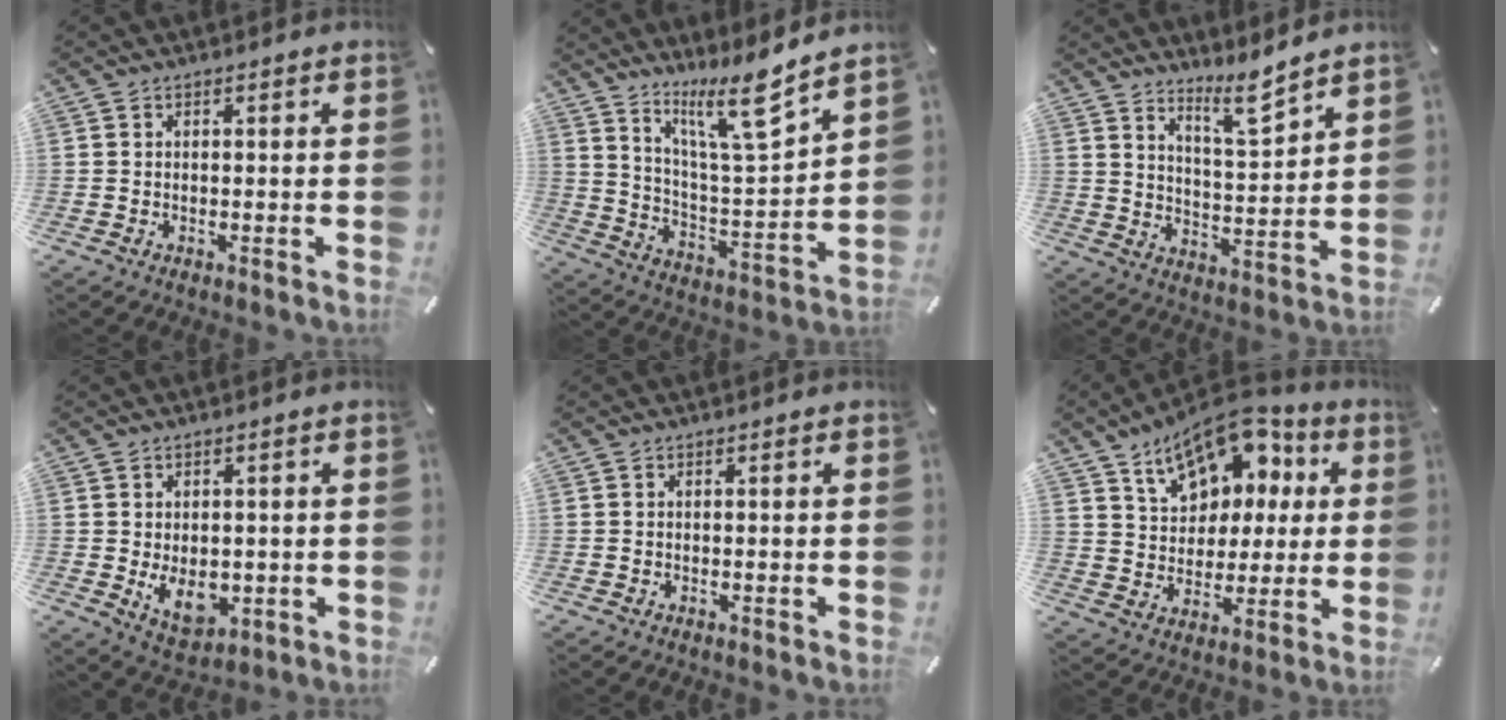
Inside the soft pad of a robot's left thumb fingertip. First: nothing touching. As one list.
[{"total": 14.2, "force": [11.0, 2.4, 8.6], "torque": [-0.160, -0.068, 0.182]}, {"total": 8.8, "force": [7.6, 1.5, 4.3], "torque": [-0.068, -0.057, 0.129]}, {"total": 7.8, "force": [-1.2, 5.6, 5.4], "torque": [-0.080, -0.007, -0.022]}, {"total": 0.0}, {"total": 13.9, "force": [8.3, 9.5, 5.9], "torque": [-0.104, -0.049, 0.152]}]